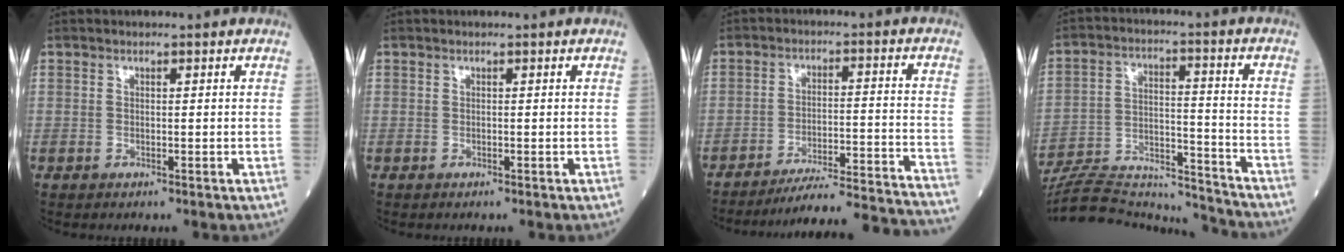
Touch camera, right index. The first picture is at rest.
{"total": 0.0}
{"total": 21.0, "force": [-20.2, -1.6, 5.4], "torque": [-0.043, -0.014, -0.274]}
{"total": 19.4, "force": [-18.8, 2.4, 3.9], "torque": [-0.096, 0.017, -0.290]}